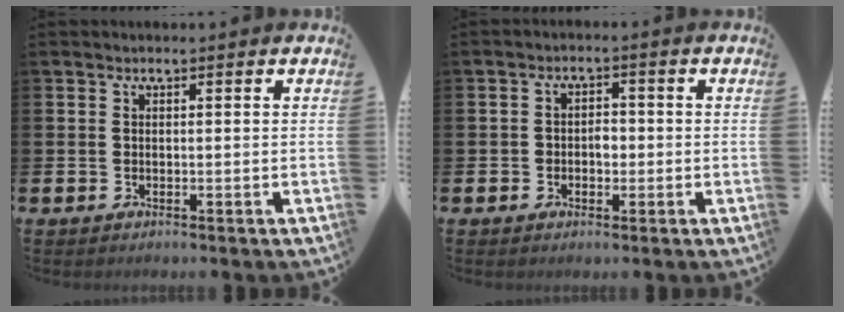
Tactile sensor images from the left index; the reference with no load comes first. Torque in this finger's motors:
{"motor_torque": [0.03, 0.12, 0.04, 0.00]}